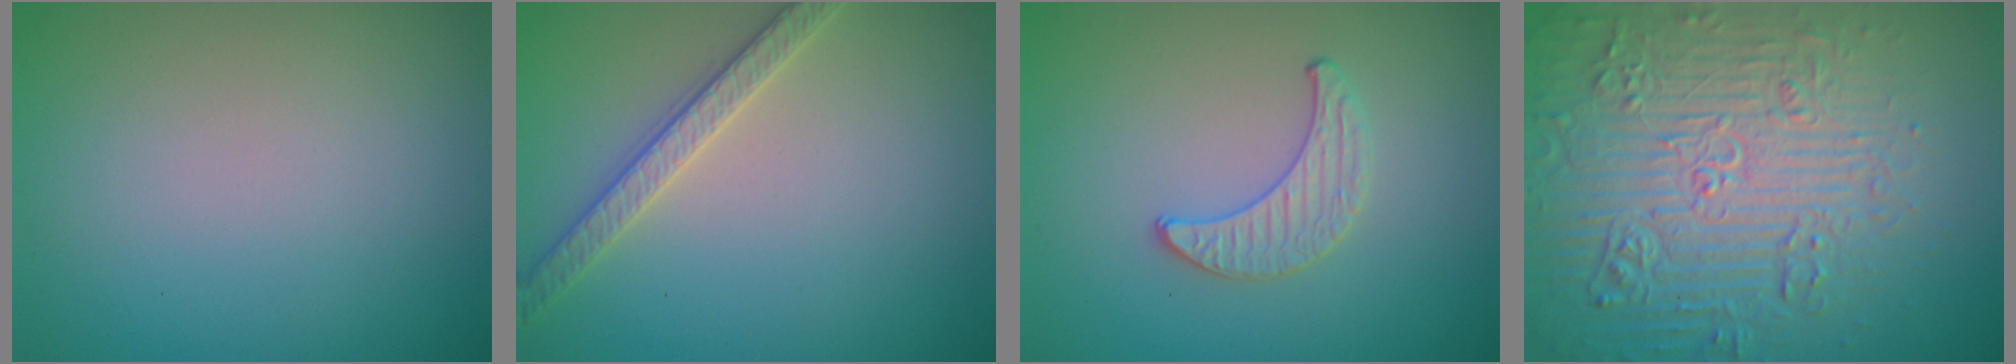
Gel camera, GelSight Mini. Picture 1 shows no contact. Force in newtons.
{"total": 2.6, "press": 2.5, "slide": 0.5}
{"total": 1.3, "press": 1.3, "slide": 0.2}
{"total": 7.8, "press": 7.6, "slide": 1.9}